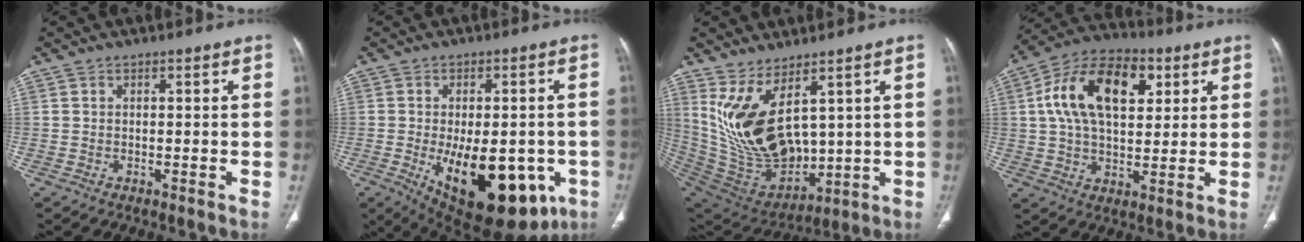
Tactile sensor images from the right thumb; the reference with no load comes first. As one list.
[{"total": 19.3, "force": [-5.2, 9.3, 16.0], "torque": [-0.208, -0.021, -0.048]}, {"total": 16.9, "force": [6.1, 8.3, 13.4], "torque": [-0.239, -0.045, 0.155]}, {"total": 18.1, "force": [5.1, 10.5, 13.8], "torque": [-0.222, 0.009, 0.081]}]